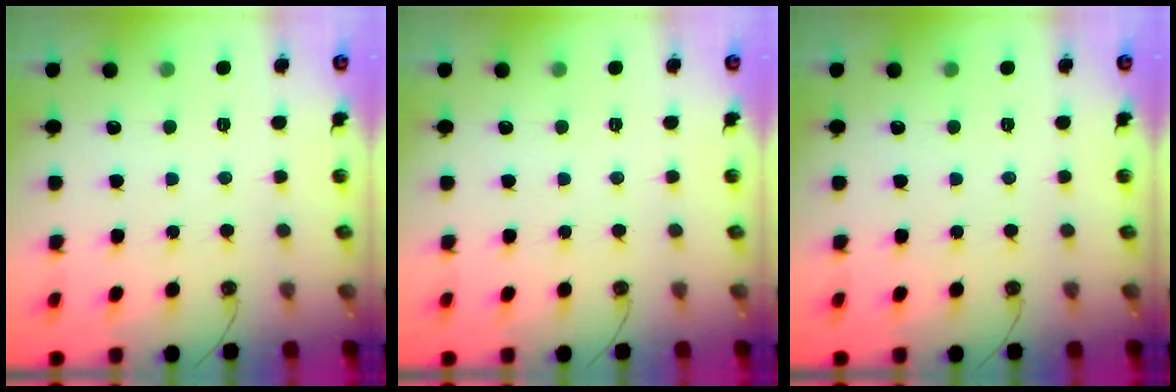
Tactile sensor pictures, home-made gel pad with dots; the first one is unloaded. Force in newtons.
{"total": 0.0}
{"total": 0.0}